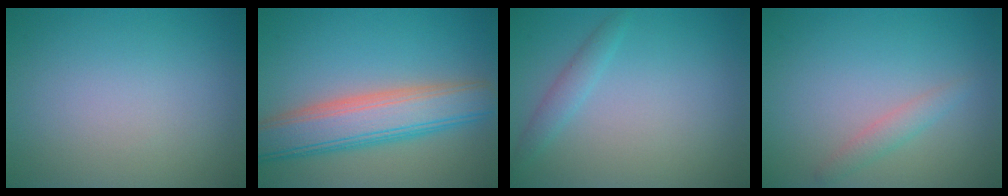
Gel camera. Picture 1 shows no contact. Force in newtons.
{"total": 7.3, "press": 7.2, "slide": 0.7}
{"total": 1.5, "press": 1.5, "slide": 0.1}
{"total": 1.5, "press": 1.5, "slide": 0.2}